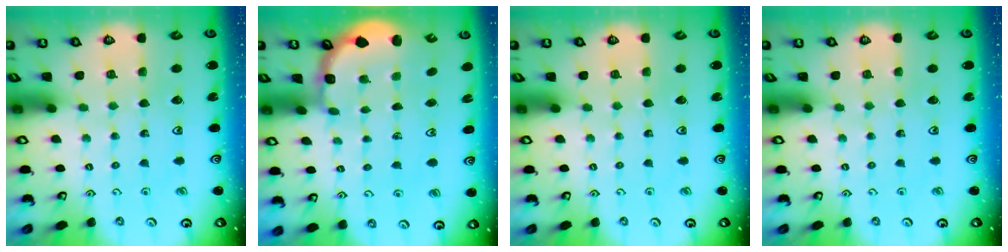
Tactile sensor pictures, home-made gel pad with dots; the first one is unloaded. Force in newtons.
{"total": 2.7, "press": 2.1, "slide": 1.7}
{"total": 0.0}
{"total": 0.0}